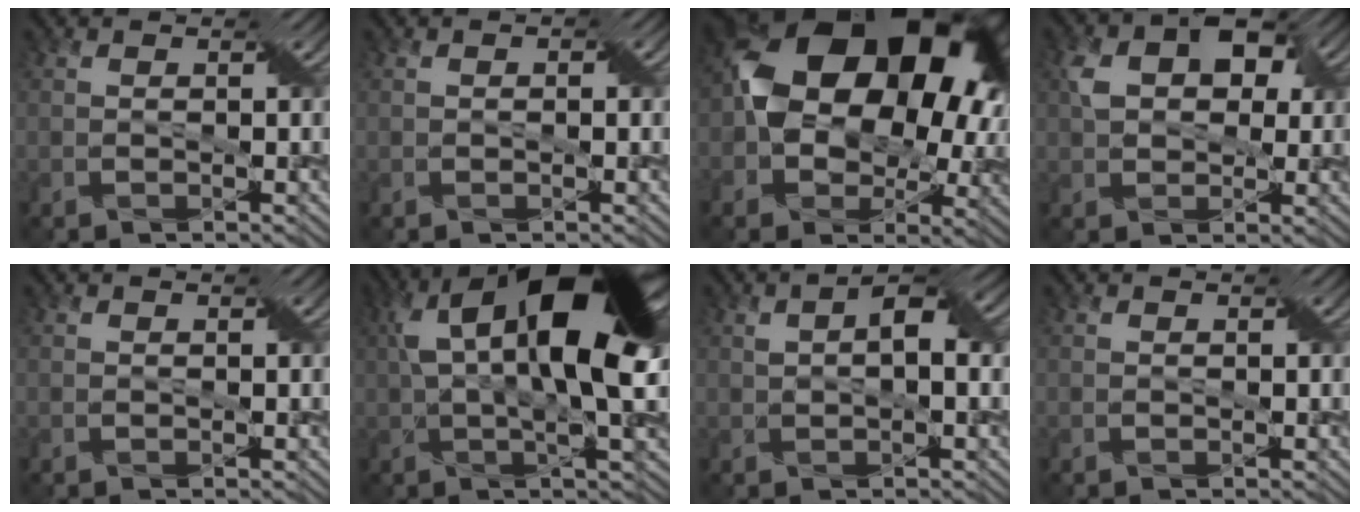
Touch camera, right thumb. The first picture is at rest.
{"total": 0.8, "force": [0.1, 0.5, 0.7], "torque": [-0.009, 0.002, 0.000]}
{"total": 19.0, "force": [3.5, 13.1, 13.3], "torque": [-0.217, -0.004, 0.075]}
{"total": 7.3, "force": [2.3, 4.9, 4.9], "torque": [-0.094, 0.007, 0.039]}
{"total": 0.0}
{"total": 17.1, "force": [4.8, 6.3, 15.2], "torque": [-0.281, 0.014, 0.077]}
{"total": 4.1, "force": [0.8, 1.9, 3.6], "torque": [-0.070, 0.008, 0.013]}
{"total": 0.0}